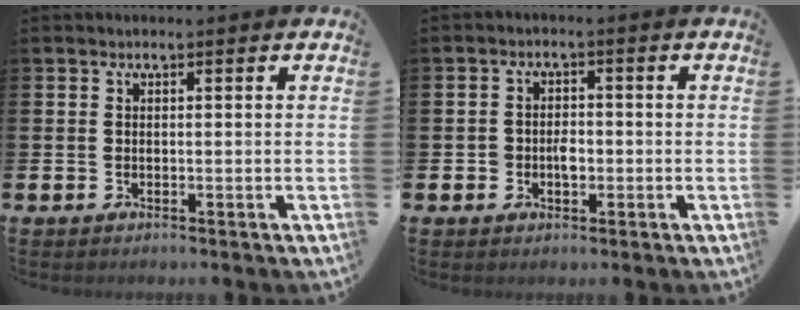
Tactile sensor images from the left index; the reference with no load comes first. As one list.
[{"total": 2.3, "force": [-0.6, 1.8, 1.3], "torque": [-0.011, -0.002, -0.017]}]